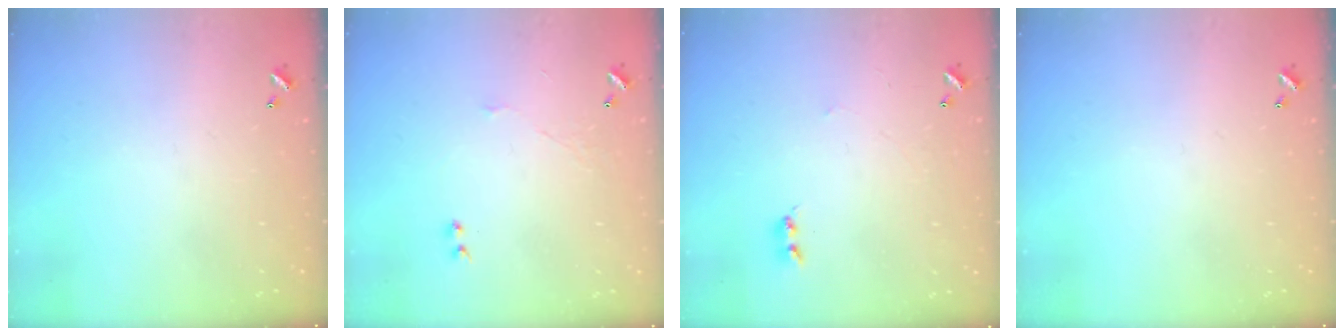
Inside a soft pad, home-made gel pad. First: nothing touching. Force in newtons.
{"total": 2.4, "press": 2.3, "slide": 0.6}
{"total": 2.2, "press": 2.1, "slide": 0.5}
{"total": 0.0}